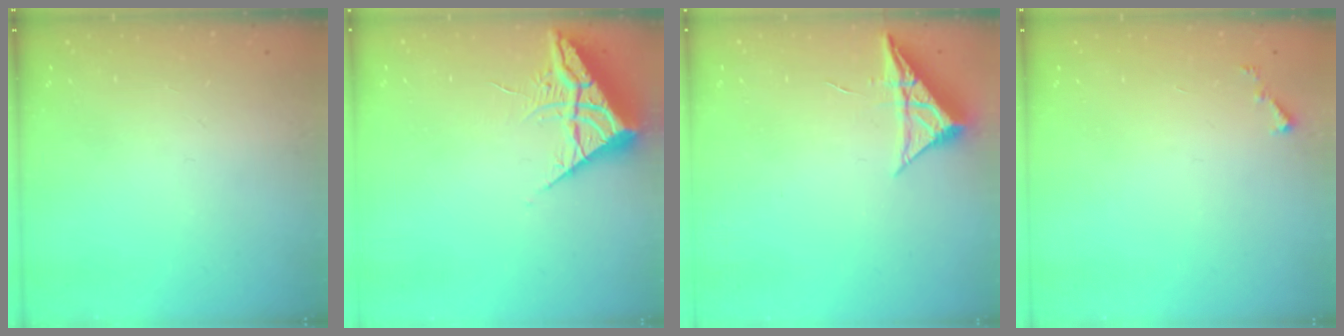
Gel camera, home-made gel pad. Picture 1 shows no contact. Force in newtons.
{"total": 7.1, "press": 7.1, "slide": 0.4}
{"total": 6.6, "press": 6.6, "slide": 0.2}
{"total": 3.3, "press": 3.3, "slide": 0.3}